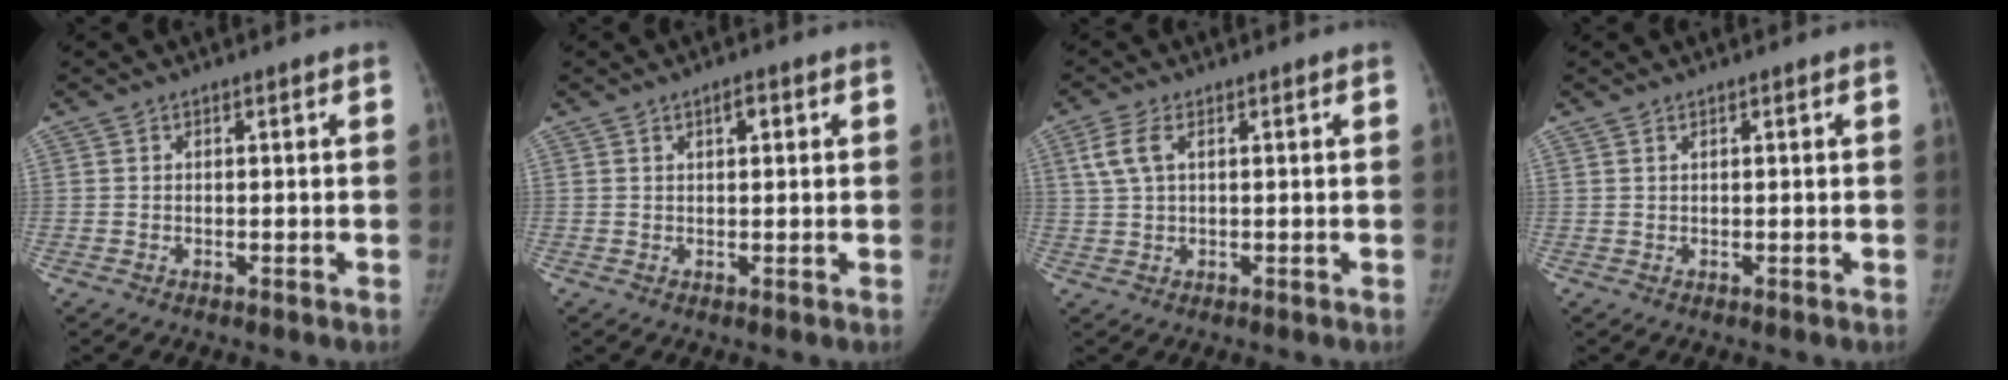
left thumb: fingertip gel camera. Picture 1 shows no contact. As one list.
[{"total": 2.1, "force": [0.9, 0.9, 1.6], "torque": [-0.020, 0.000, 0.013]}, {"total": 4.2, "force": [1.4, 2.2, 3.3], "torque": [-0.085, 0.009, 0.031]}, {"total": 0.0}]